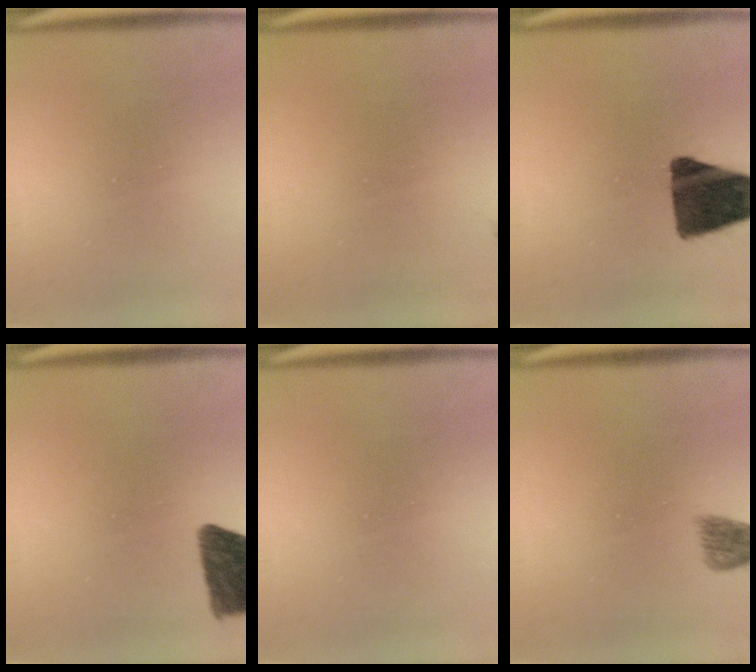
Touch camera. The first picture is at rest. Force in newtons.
{"total": 0.7}
{"total": 13.4}
{"total": 11.2}
{"total": 0.0}
{"total": 2.1}